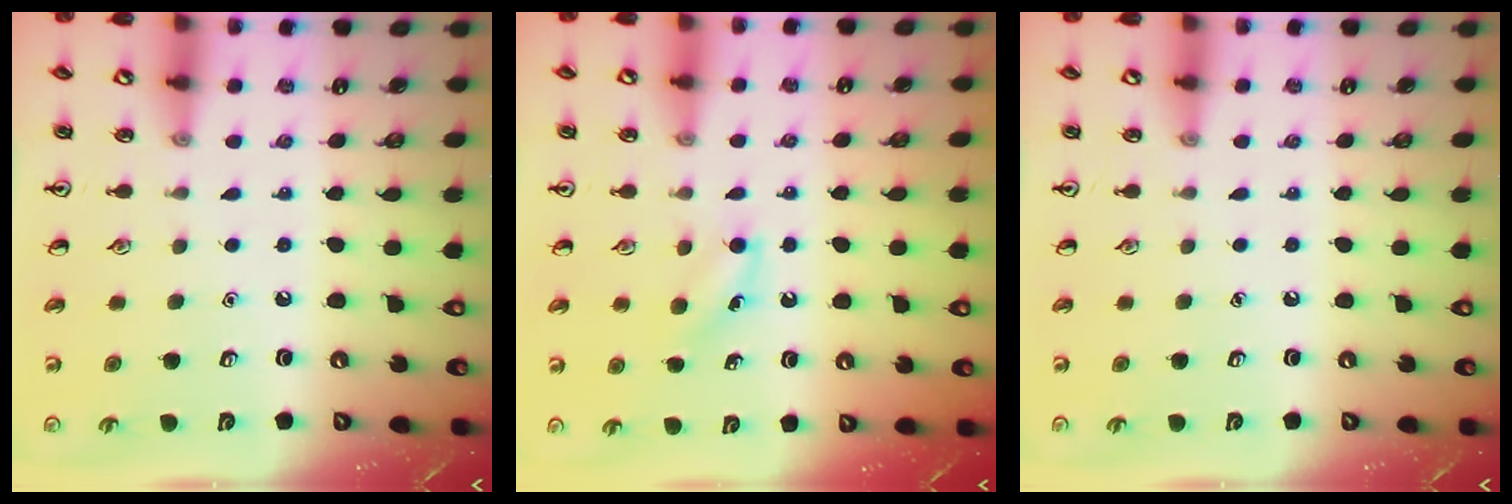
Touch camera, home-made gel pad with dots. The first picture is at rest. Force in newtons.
{"total": 5.2, "press": 5.0, "slide": 1.3}
{"total": 0.0}